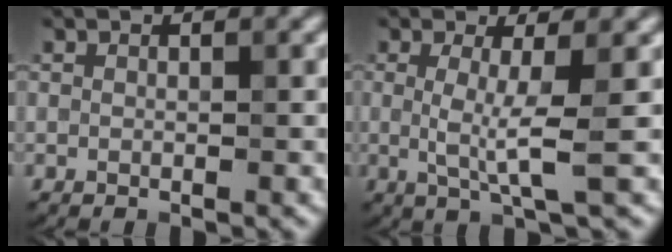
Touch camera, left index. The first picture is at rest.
{"total": 3.4, "force": [0.0, 0.4, 3.3], "torque": [-0.065, -0.008, -0.002]}